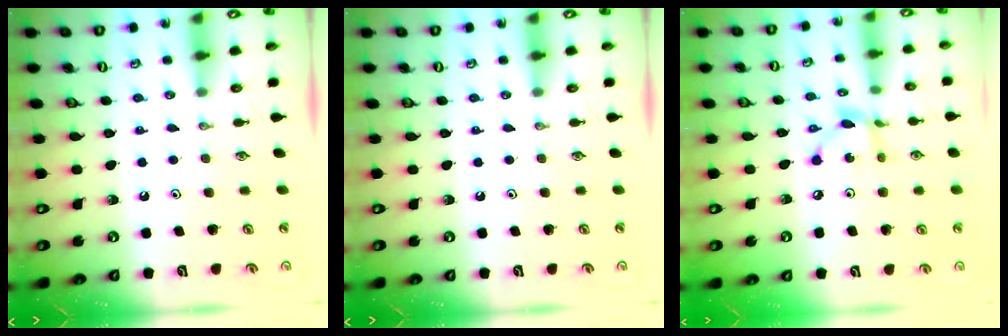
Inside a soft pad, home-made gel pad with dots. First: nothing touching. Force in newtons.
{"total": 0.0}
{"total": 6.5, "press": 6.5, "slide": 0.1}